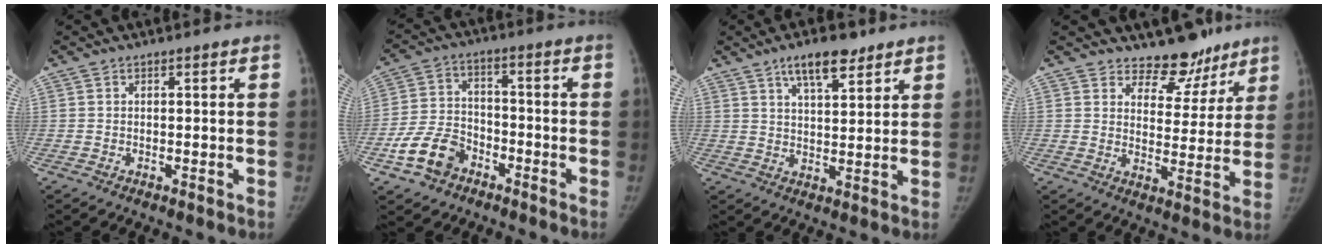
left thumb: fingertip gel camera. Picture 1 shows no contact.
{"total": 9.8, "force": [-5.2, 6.9, 4.6], "torque": [-0.078, 0.029, -0.098]}
{"total": 8.2, "force": [5.5, 3.0, 5.4], "torque": [-0.071, -0.030, 0.091]}
{"total": 8.9, "force": [7.5, 4.5, 1.5], "torque": [0.019, -0.061, 0.109]}